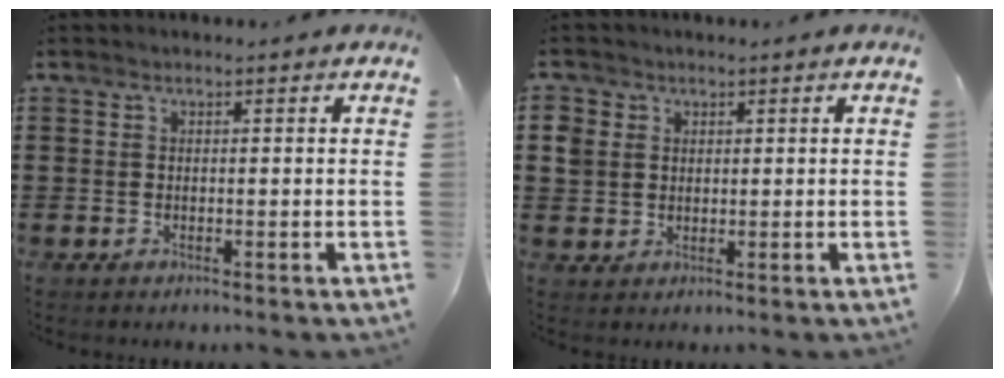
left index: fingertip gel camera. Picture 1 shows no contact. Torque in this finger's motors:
{"motor_torque": [0.31, 0.01, 0.22, 0.04]}